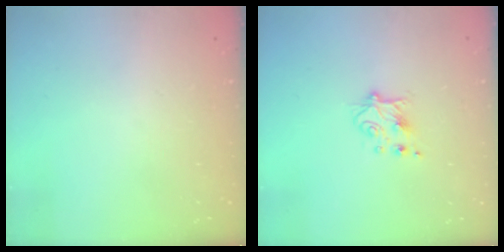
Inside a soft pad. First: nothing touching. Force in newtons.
{"total": 5.5, "press": 5.4, "slide": 1.0}